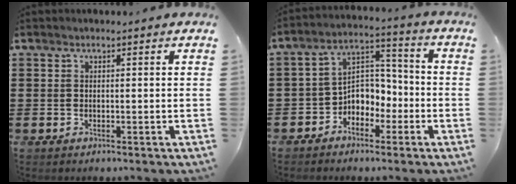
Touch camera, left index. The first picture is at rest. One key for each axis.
{"total": 5.0, "fx": -2.7, "fy": 4.1, "fz": 1.2, "tx": -0.033, "ty": 0.008, "tz": -0.057}